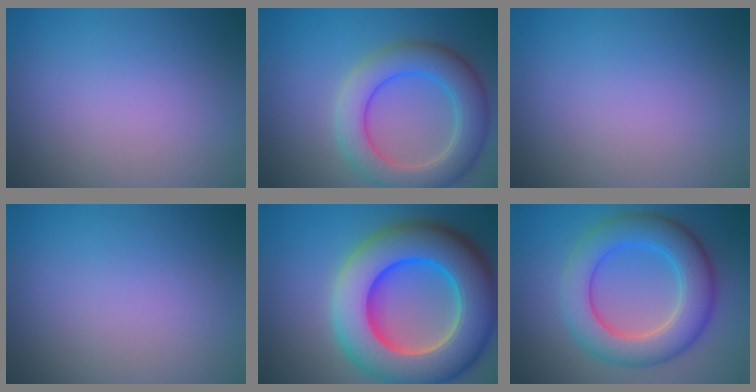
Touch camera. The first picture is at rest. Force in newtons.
{"total": 6.4, "press": 6.4, "slide": 0.4}
{"total": 0.0}
{"total": 0.0}
{"total": 13.9, "press": 13.8, "slide": 0.8}
{"total": 7.4, "press": 7.4, "slide": 0.0}